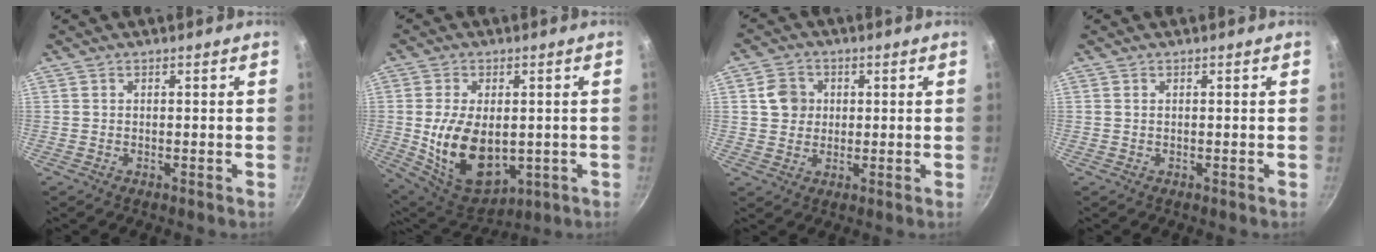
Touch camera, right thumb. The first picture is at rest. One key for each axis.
{"total": 15.5, "fx": -0.9, "fy": 9.7, "fz": 12.1, "tx": -0.193, "ty": -0.016, "tz": 0.009}
{"total": 5.7, "fx": 1.0, "fy": 5.2, "fz": 2.3, "tx": -0.014, "ty": 0.006, "tz": 0.012}
{"total": 0.0}